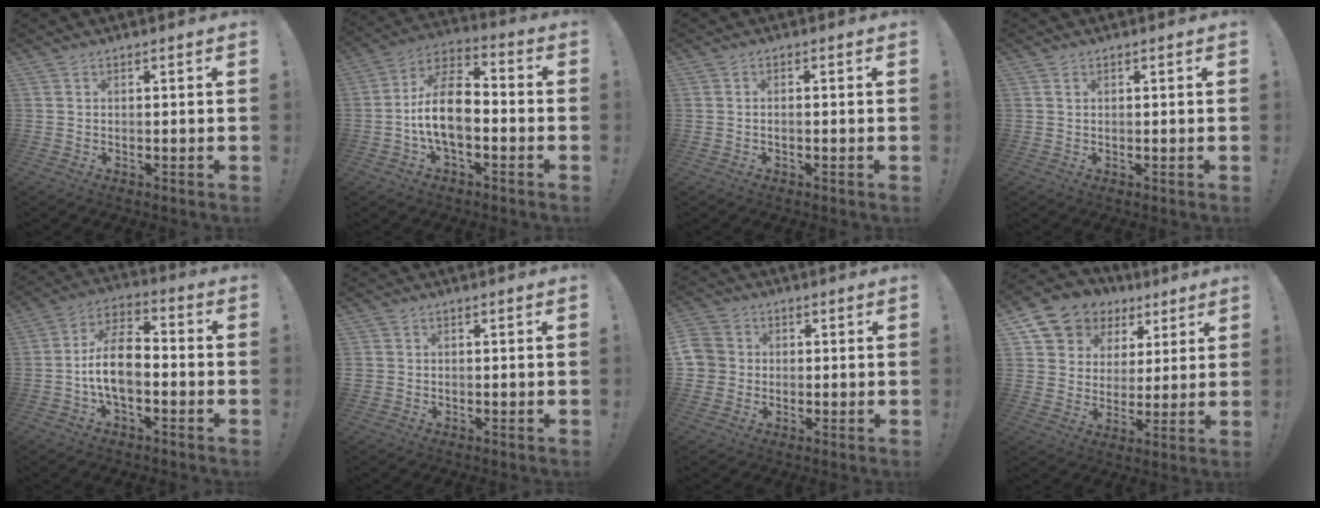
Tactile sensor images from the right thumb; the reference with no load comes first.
{"total": 14.3, "force": [-3.3, 7.7, 11.6], "torque": [-0.215, 0.023, -0.058]}
{"total": 1.1, "force": [-0.8, 0.0, 0.8], "torque": [-0.018, 0.002, -0.013]}
{"total": 0.7, "force": [0.4, 0.4, 0.4], "torque": [-0.002, -0.002, 0.007]}
{"total": 12.5, "force": [-3.1, 6.7, 10.0], "torque": [-0.193, 0.020, -0.056]}
{"total": 1.0, "force": [-0.1, 1.0, 0.2], "torque": [-0.005, 0.004, -0.002]}
{"total": 6.3, "force": [0.1, 5.9, 2.0], "torque": [-0.043, 0.013, 0.003]}
{"total": 11.5, "force": [6.8, 8.8, 2.9], "torque": [-0.052, -0.046, 0.138]}